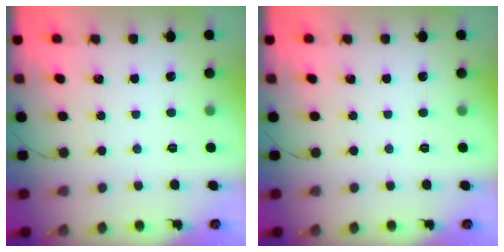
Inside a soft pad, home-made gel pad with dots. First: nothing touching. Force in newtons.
{"total": 0.0}